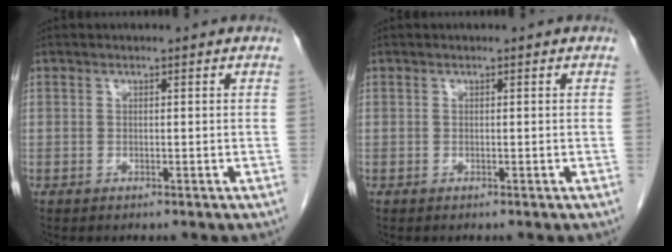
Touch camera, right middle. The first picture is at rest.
{"total": 0.0}